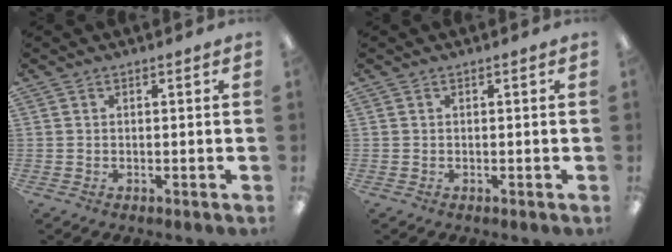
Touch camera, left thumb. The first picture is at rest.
{"total": 0.0}